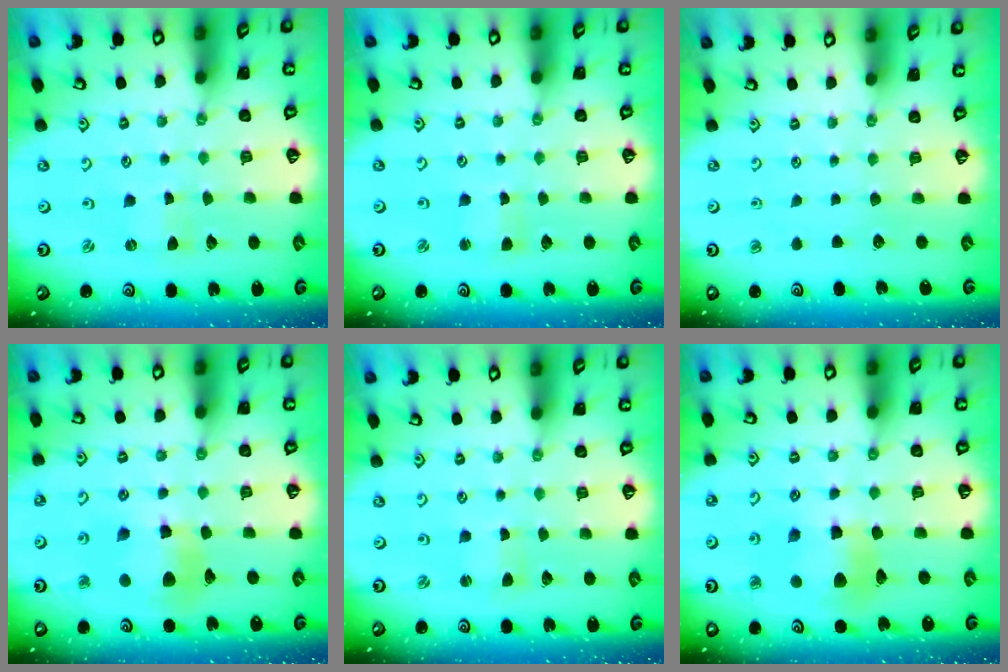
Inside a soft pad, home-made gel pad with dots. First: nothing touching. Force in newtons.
{"total": 1.7, "press": 1.7, "slide": 0.2}
{"total": 0.0}
{"total": 11.0, "press": 10.9, "slide": 1.5}
{"total": 0.9, "press": 0.9, "slide": 0.2}
{"total": 10.0, "press": 10.0, "slide": 1.3}